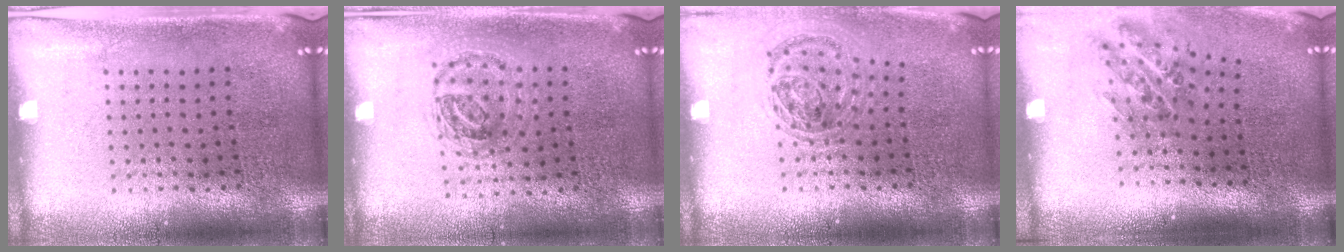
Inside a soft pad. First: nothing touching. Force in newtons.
{"total": 0.9, "press": 0.9, "slide": 0.2}
{"total": 0.9, "press": 0.9, "slide": 0.3}
{"total": 1.1, "press": 1.0, "slide": 0.6}